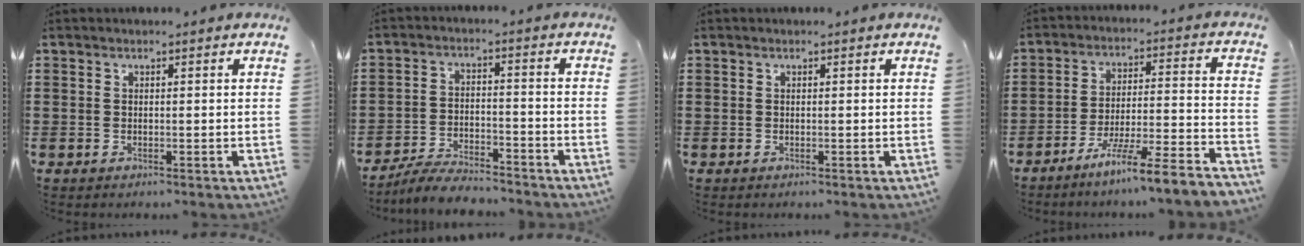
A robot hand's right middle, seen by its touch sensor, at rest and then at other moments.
{"total": 5.5, "force": [-5.2, 0.6, 1.5], "torque": [-0.031, 0.003, -0.103]}
{"total": 0.0}
{"total": 8.3, "force": [-7.1, -0.8, 4.2], "torque": [-0.076, -0.007, -0.139]}